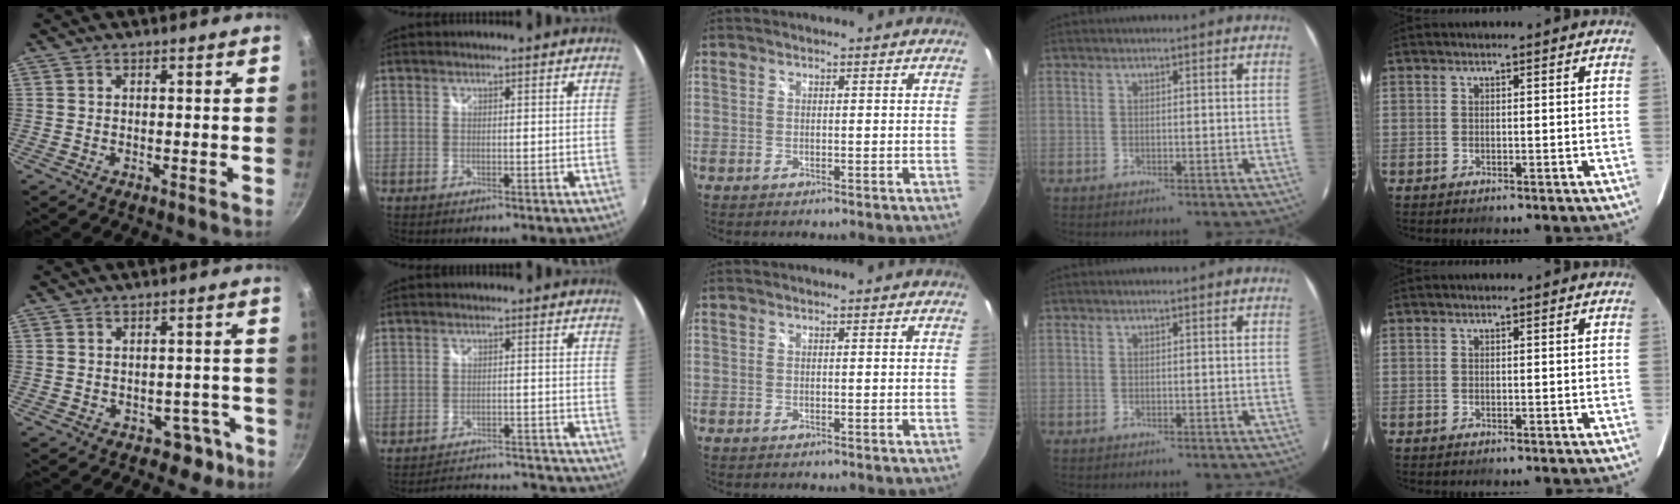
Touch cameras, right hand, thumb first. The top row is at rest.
{"thumb": {"total": 4.6, "force": [-2.5, 3.6, 1.4], "torque": [0.025, 0.043, -0.010]}, "index": {"total": 13.7, "force": [-12.9, 3.6, 2.5], "torque": [-0.056, 0.033, -0.161]}}